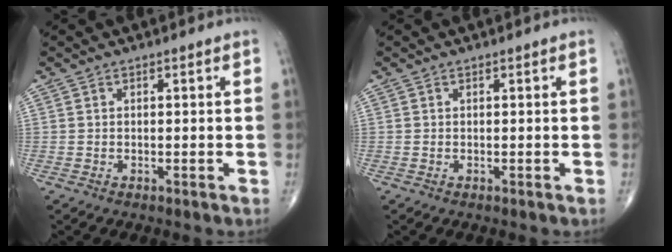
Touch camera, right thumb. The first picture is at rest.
{"total": 0.0}